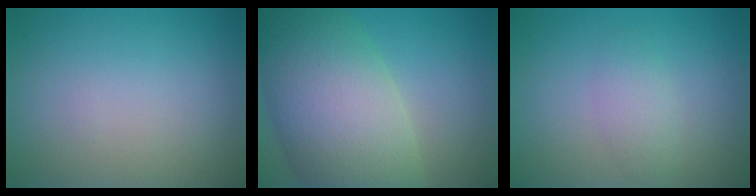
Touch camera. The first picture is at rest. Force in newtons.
{"total": 11.5, "press": 11.5, "slide": 0.8}
{"total": 1.8, "press": 1.8, "slide": 0.1}